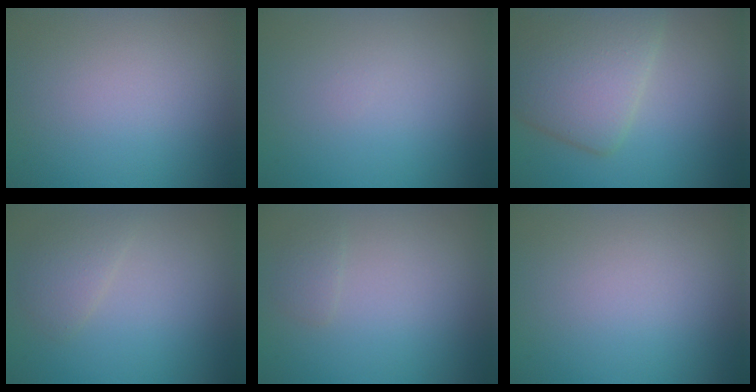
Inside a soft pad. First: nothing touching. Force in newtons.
{"total": 0.0}
{"total": 6.2, "press": 6.2, "slide": 0.1}
{"total": 1.8, "press": 1.8, "slide": 0.2}
{"total": 0.9, "press": 0.9, "slide": 0.0}
{"total": 0.0}